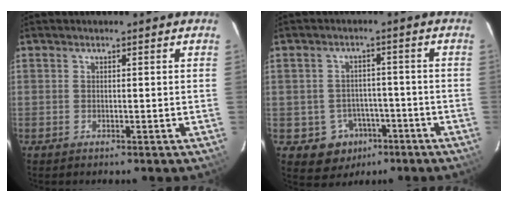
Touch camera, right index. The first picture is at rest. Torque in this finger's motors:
{"motor_torque": [0.09, -0.15, -0.28, -0.18]}